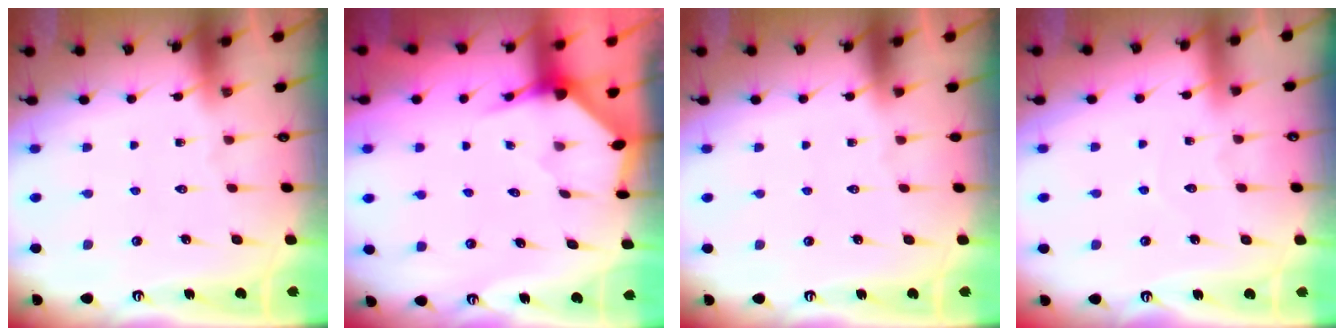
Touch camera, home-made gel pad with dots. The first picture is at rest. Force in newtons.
{"total": 3.3, "press": 3.3, "slide": 0.3}
{"total": 0.0}
{"total": 3.0, "press": 2.9, "slide": 0.3}